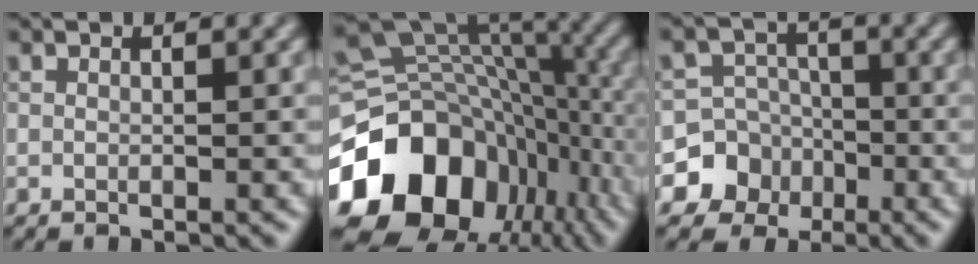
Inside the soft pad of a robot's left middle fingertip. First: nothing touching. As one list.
[{"total": 17.0, "force": [-6.9, 12.6, 9.2], "torque": [-0.203, -0.029, -0.106]}, {"total": 7.1, "force": [-3.1, 6.3, 0.4], "torque": [0.011, -0.008, -0.077]}]